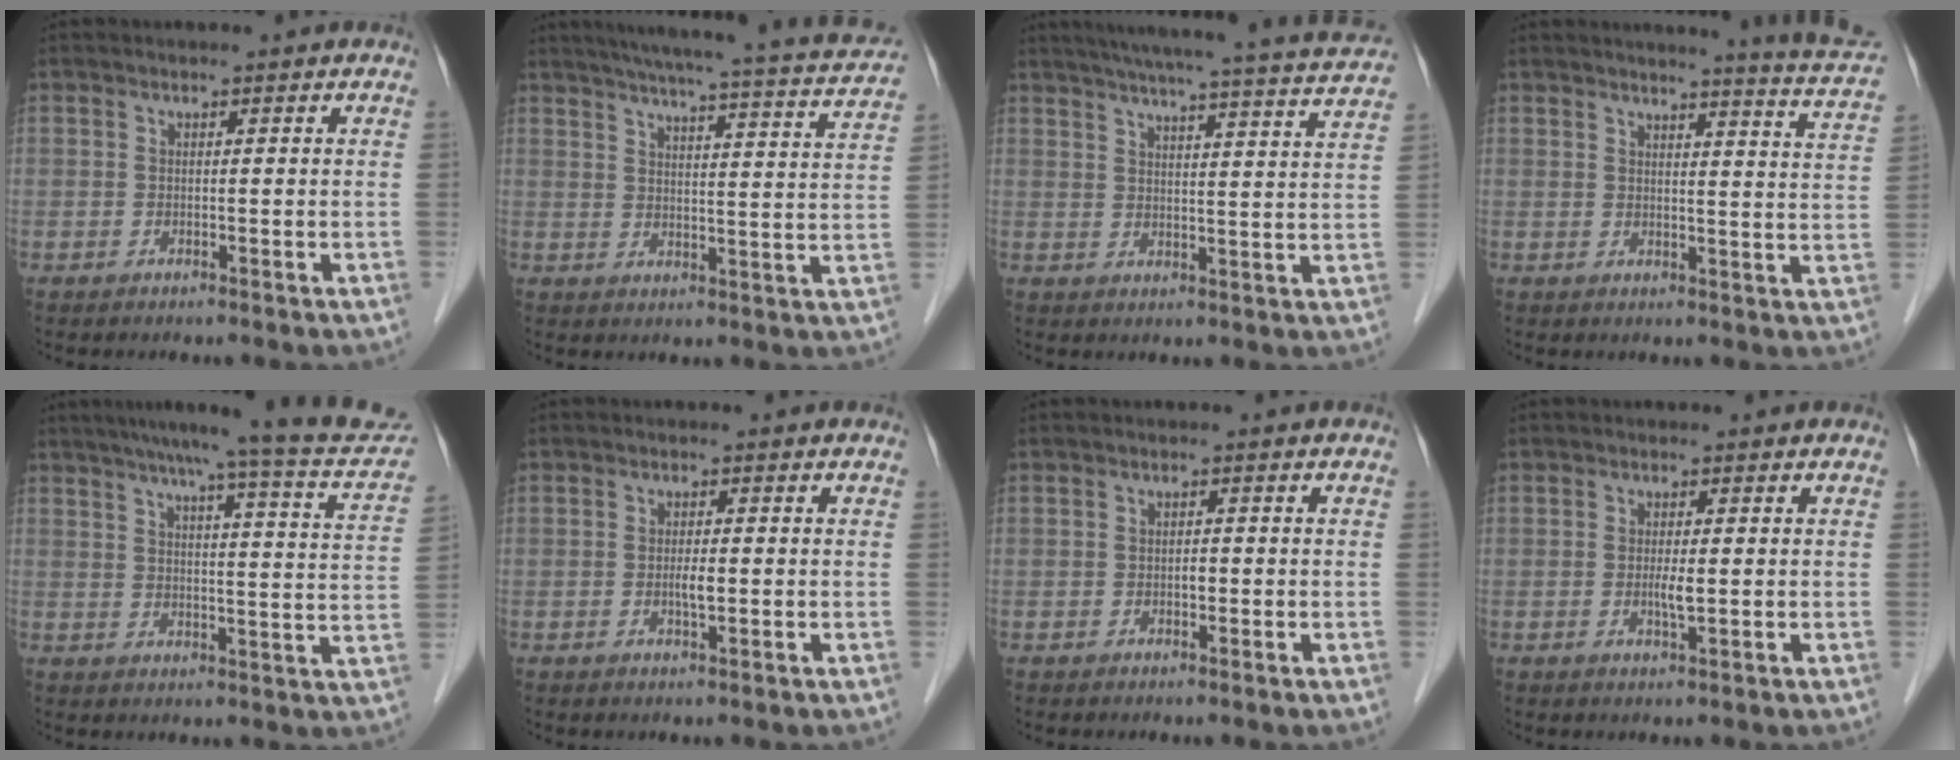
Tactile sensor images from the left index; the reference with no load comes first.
{"total": 21.8, "force": [19.4, 1.7, 9.8], "torque": [-0.142, -0.017, 0.233]}
{"total": 22.6, "force": [20.5, 0.4, 9.3], "torque": [-0.142, -0.021, 0.251]}
{"total": 10.6, "force": [9.9, -0.7, 3.8], "torque": [-0.044, -0.052, 0.093]}
{"total": 19.2, "force": [17.2, 0.6, 8.6], "torque": [-0.113, -0.032, 0.201]}
{"total": 1.9, "force": [-0.5, 0.5, 1.7], "torque": [-0.033, -0.002, -0.009]}
{"total": 1.0, "force": [-0.5, 0.6, 0.6], "torque": [-0.011, -0.001, -0.009]}
{"total": 1.9, "force": [-0.3, 0.4, 1.9], "torque": [-0.039, -0.005, -0.005]}